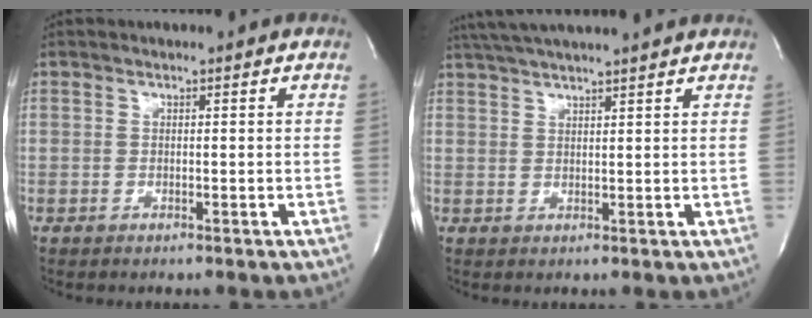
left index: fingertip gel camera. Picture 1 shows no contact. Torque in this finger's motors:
{"motor_torque": [0.20, -0.22, 0.23, 0.14]}